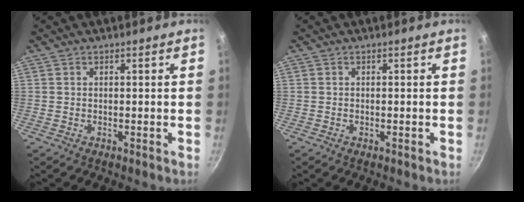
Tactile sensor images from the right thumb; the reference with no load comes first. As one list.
[{"total": 0.0}]